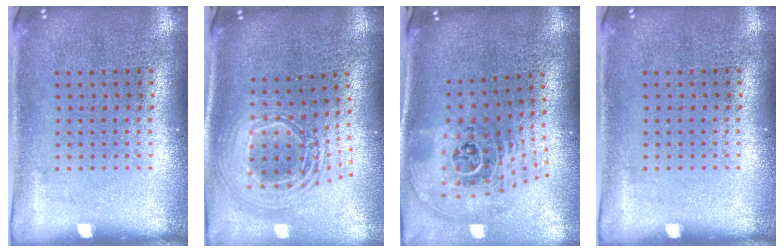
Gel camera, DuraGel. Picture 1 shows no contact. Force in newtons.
{"total": 2.4, "press": 1.8, "slide": 1.6}
{"total": 2.8, "press": 1.8, "slide": 2.1}
{"total": 0.0}